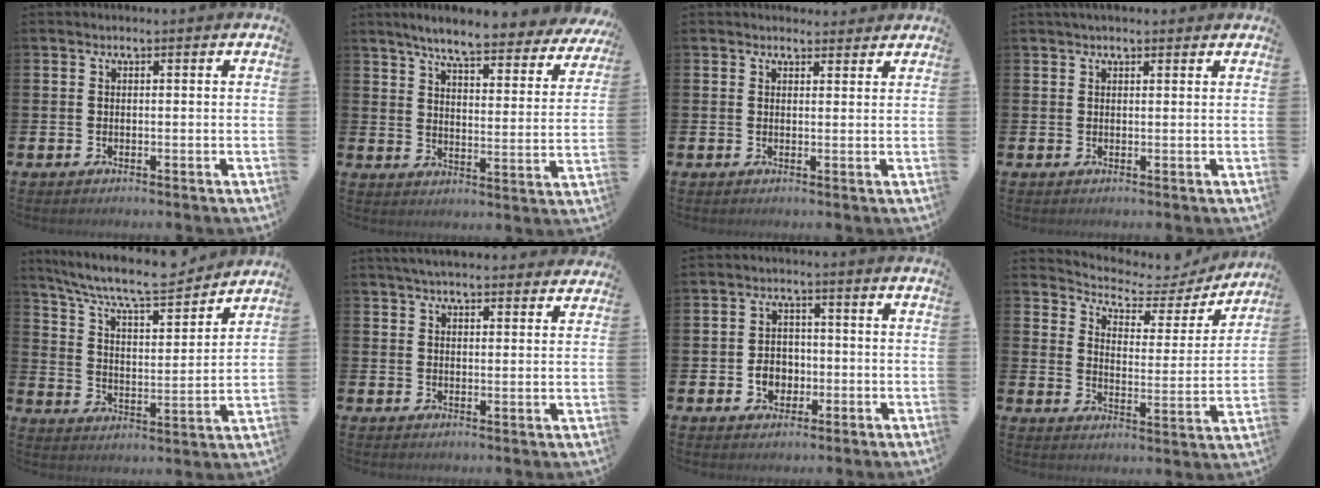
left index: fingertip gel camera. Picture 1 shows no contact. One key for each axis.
{"total": 7.0, "fx": 6.3, "fy": 0.7, "fz": 2.9, "tx": -0.070, "ty": -0.048, "tz": 0.101}
{"total": 2.0, "fx": 1.9, "fy": 0.7, "fz": -0.1, "tx": 0.023, "ty": -0.011, "tz": 0.030}
{"total": 1.9, "fx": 1.7, "fy": 0.5, "fz": 0.5, "tx": -0.002, "ty": -0.001, "tz": 0.028}
{"total": 9.2, "fx": 8.4, "fy": 1.5, "fz": 3.4, "tx": -0.090, "ty": -0.060, "tz": 0.143}
{"total": 4.5, "fx": 4.4, "fy": 0.7, "fz": 1.0, "tx": -0.026, "ty": -0.015, "tz": 0.080}
{"total": 3.7, "fx": -1.0, "fy": 3.0, "fz": 1.9, "tx": -0.022, "ty": -0.002, "tz": -0.026}
{"total": 4.4, "fx": 4.0, "fy": 1.8, "fz": 0.7, "tx": -0.040, "ty": -0.036, "tz": 0.059}